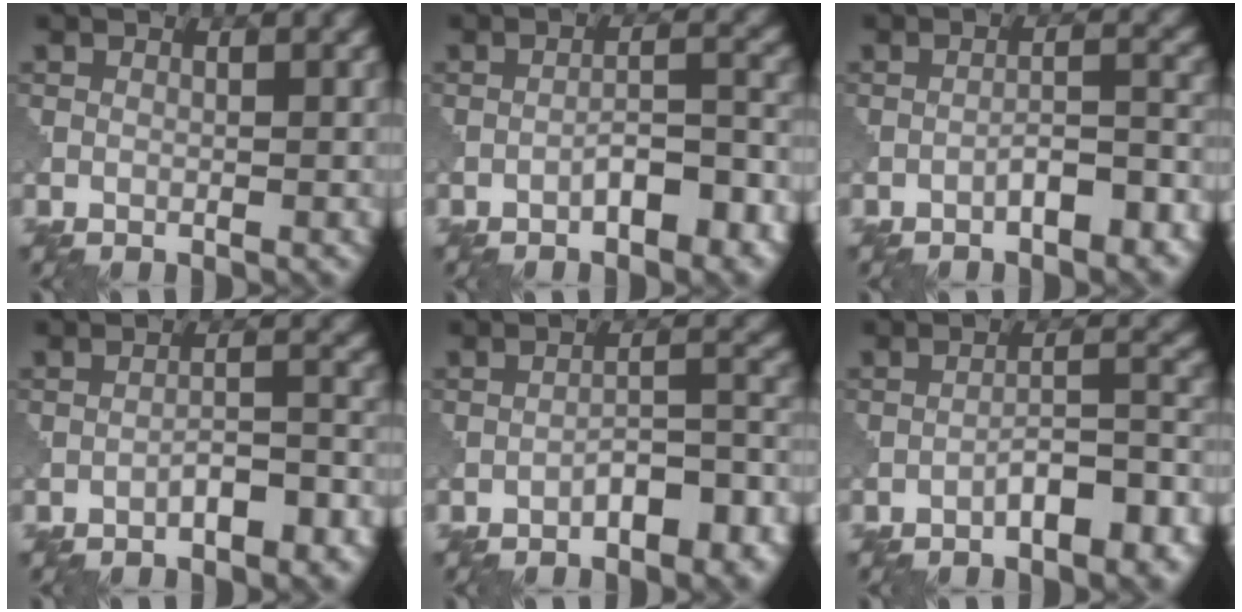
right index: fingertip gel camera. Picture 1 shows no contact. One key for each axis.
{"total": 3.8, "fx": -2.1, "fy": 1.3, "fz": 2.9, "tx": -0.044, "ty": 0.012, "tz": -0.032}
{"total": 3.3, "fx": -1.9, "fy": 1.1, "fz": 2.5, "tx": -0.042, "ty": 0.012, "tz": -0.030}
{"total": 3.2, "fx": -1.9, "fy": 1.2, "fz": 2.3, "tx": -0.035, "ty": 0.012, "tz": -0.028}
{"total": 4.7, "fx": -2.9, "fy": 1.9, "fz": 3.3, "tx": -0.044, "ty": 0.014, "tz": -0.041}
{"total": 4.9, "fx": -2.9, "fy": 1.6, "fz": 3.6, "tx": -0.053, "ty": 0.014, "tz": -0.043}